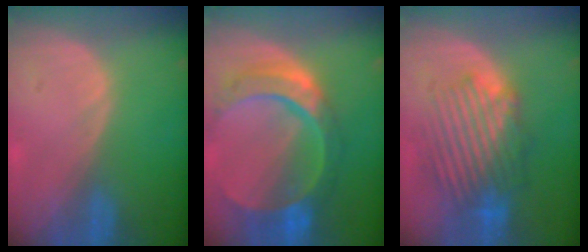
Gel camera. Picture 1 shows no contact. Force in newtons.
{"total": 11.0, "press": 9.2, "slide": 6.1}
{"total": 9.3, "press": 8.8, "slide": 3.0}